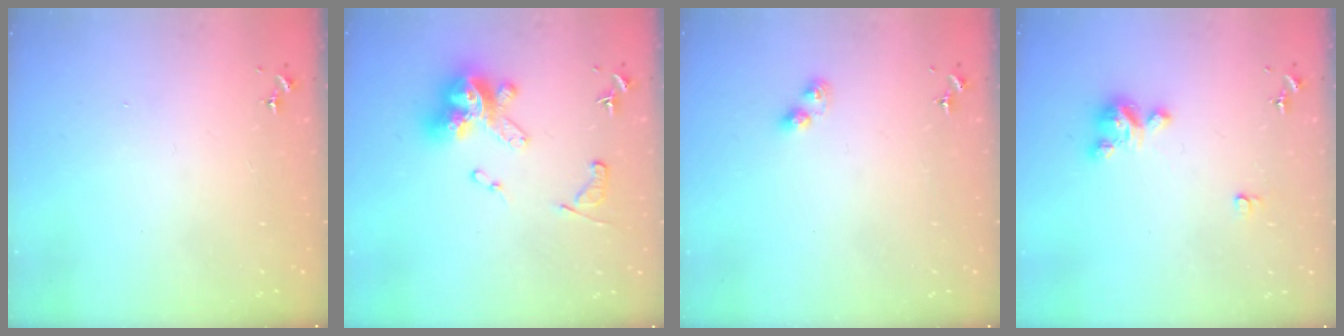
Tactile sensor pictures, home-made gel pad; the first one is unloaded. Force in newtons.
{"total": 17.4, "press": 17.4, "slide": 1.6}
{"total": 3.4, "press": 3.4, "slide": 0.5}
{"total": 5.8, "press": 5.7, "slide": 0.5}